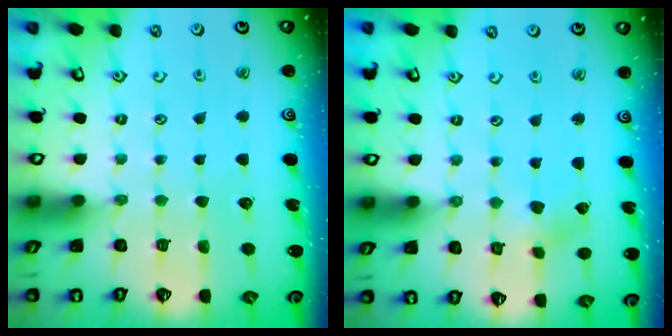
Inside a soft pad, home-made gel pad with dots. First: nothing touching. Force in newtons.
{"total": 2.0, "press": 1.9, "slide": 0.6}